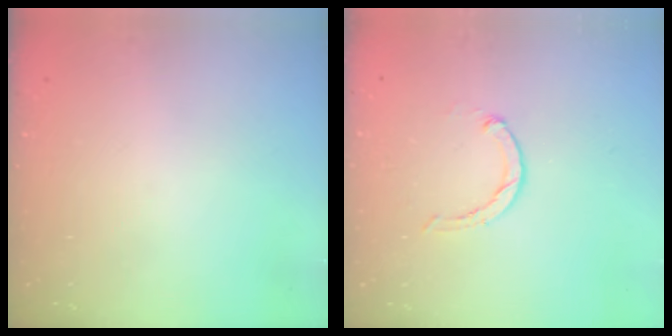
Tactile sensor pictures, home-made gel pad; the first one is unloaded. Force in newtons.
{"total": 1.9, "press": 1.9, "slide": 0.3}